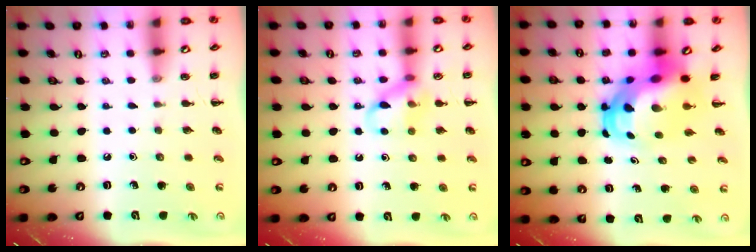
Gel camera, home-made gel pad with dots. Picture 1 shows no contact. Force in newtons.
{"total": 10.5, "press": 10.4, "slide": 1.0}
{"total": 9.0, "press": 8.6, "slide": 2.5}